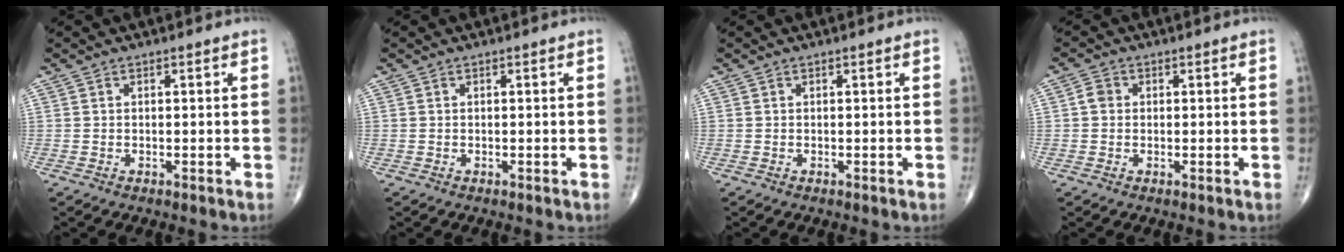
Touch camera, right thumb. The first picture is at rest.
{"total": 0.0}
{"total": 0.0}
{"total": 2.1, "force": [0.1, 1.9, 1.0], "torque": [-0.014, 0.006, -0.001]}